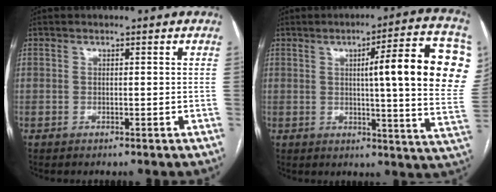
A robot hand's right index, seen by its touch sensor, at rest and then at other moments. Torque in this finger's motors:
{"motor_torque": [1.33, 0.81, 0.53, 0.11]}